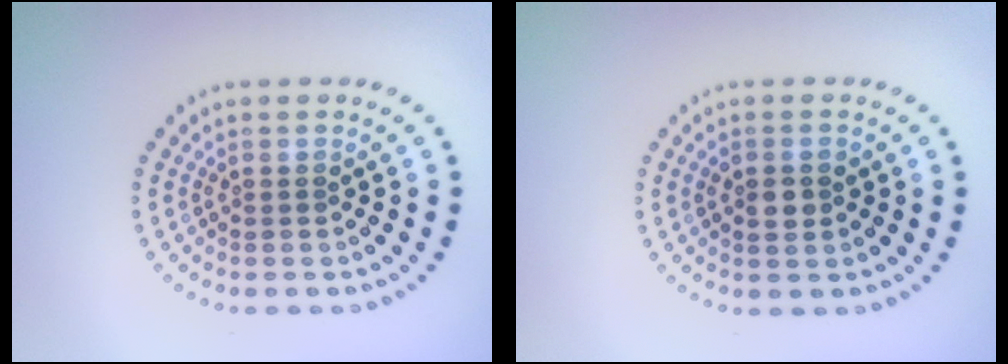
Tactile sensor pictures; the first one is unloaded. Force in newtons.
{"total": 2.0, "press": 2.0, "slide": 0.2}